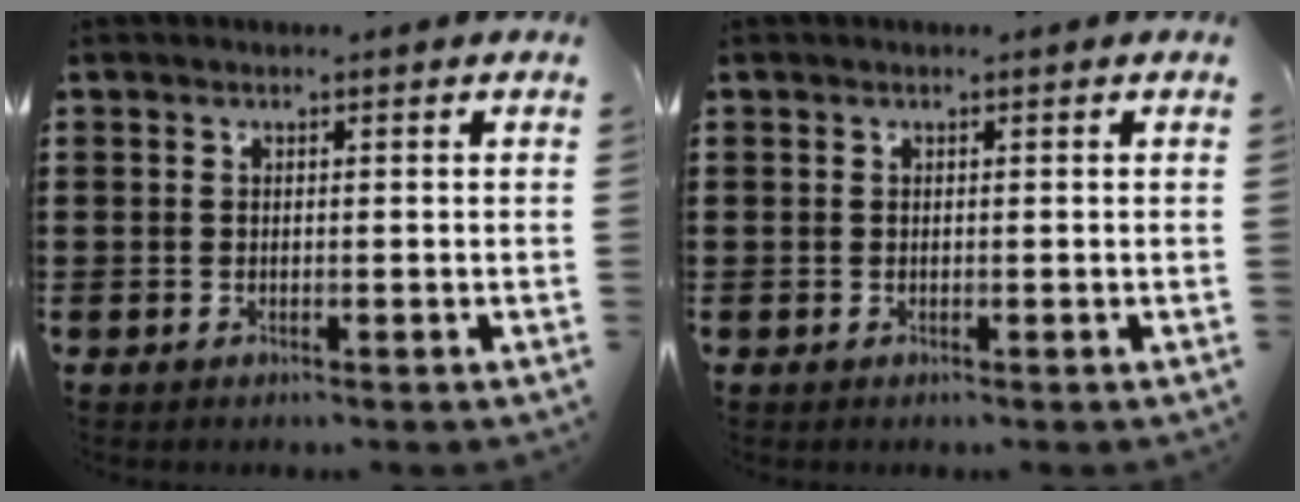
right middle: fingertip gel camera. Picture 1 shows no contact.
{"total": 0.0}